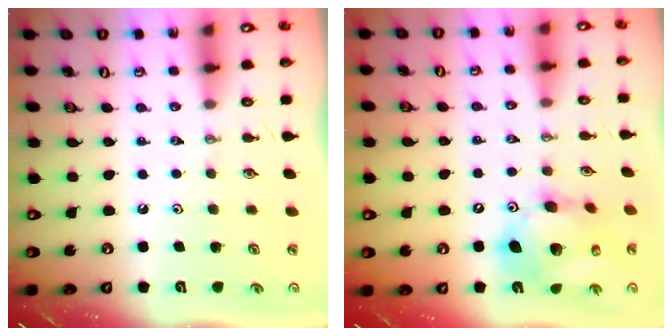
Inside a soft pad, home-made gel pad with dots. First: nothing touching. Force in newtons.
{"total": 15.6, "press": 15.4, "slide": 2.8}